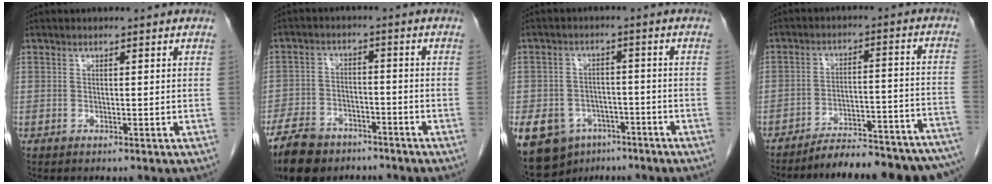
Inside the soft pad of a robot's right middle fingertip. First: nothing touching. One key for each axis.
{"total": 10.5, "fx": -7.9, "fy": 5.3, "fz": 4.6, "tx": -0.092, "ty": -0.004, "tz": -0.131}
{"total": 15.9, "fx": -8.4, "fy": 11.7, "fz": 6.7, "tx": -0.169, "ty": 0.005, "tz": -0.117}
{"total": 19.6, "fx": -17.9, "fy": 1.8, "fz": 7.7, "tx": -0.054, "ty": 0.019, "tz": -0.242}